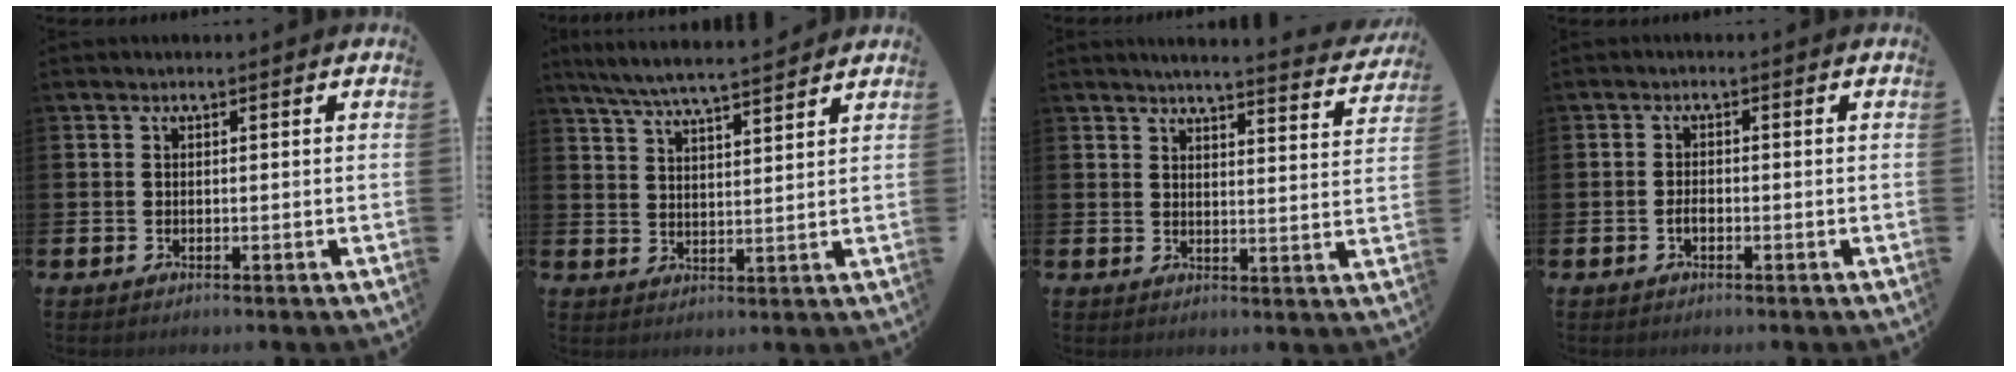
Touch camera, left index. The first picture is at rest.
{"total": 6.2, "force": [5.9, 0.2, 1.9], "torque": [-0.059, -0.029, 0.106]}
{"total": 4.3, "force": [4.2, -0.1, 0.9], "torque": [-0.020, -0.036, 0.068]}
{"total": 1.3, "force": [-0.5, 0.7, 1.0], "torque": [-0.013, 0.000, -0.012]}